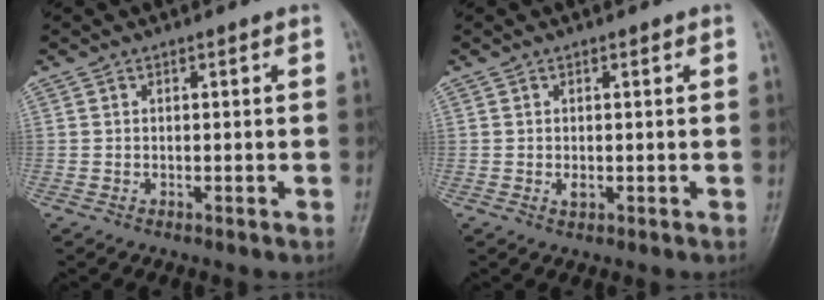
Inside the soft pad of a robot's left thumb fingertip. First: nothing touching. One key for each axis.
{"total": 1.2, "fx": 0.1, "fy": 0.8, "fz": 0.9, "tx": -0.011, "ty": -0.002, "tz": 0.003}